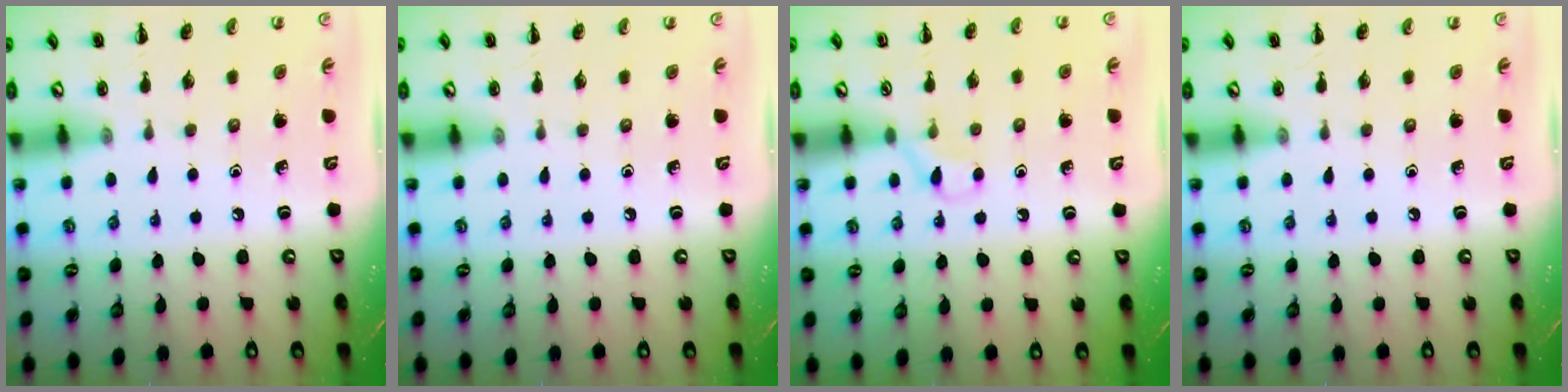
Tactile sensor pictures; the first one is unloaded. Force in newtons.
{"total": 0.0}
{"total": 4.4, "press": 4.2, "slide": 1.6}
{"total": 0.0}